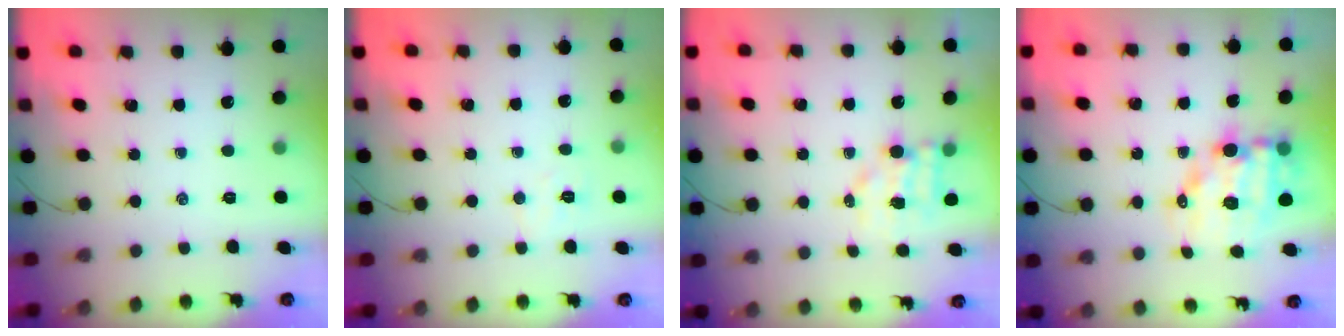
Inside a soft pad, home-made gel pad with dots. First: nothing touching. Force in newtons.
{"total": 3.5, "press": 3.4, "slide": 0.8}
{"total": 5.5, "press": 5.5, "slide": 0.6}
{"total": 10.7, "press": 10.3, "slide": 2.9}